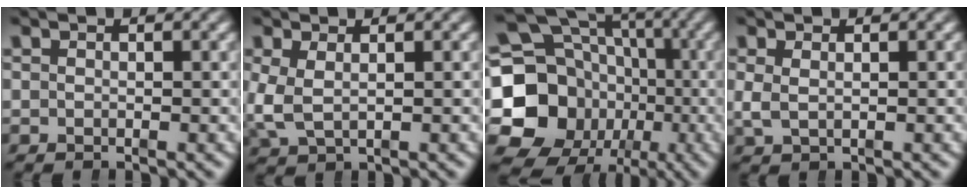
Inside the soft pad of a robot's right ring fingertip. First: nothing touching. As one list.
[{"total": 3.7, "force": [0.0, 2.9, 2.3], "torque": [-0.076, -0.020, 0.013]}, {"total": 21.1, "force": [-1.1, 18.8, 9.5], "torque": [-0.226, -0.069, -0.019]}, {"total": 1.6, "force": [0.3, 0.9, 1.2], "torque": [-0.040, -0.014, 0.018]}]